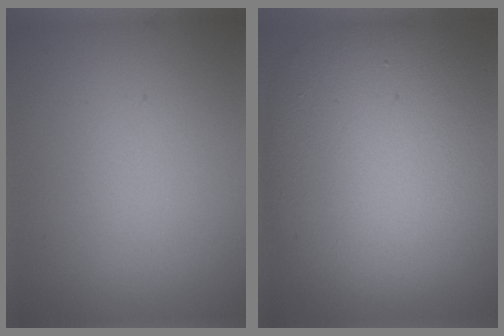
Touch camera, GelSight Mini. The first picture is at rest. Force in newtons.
{"total": 13.5, "press": 13.5, "slide": 0.8}